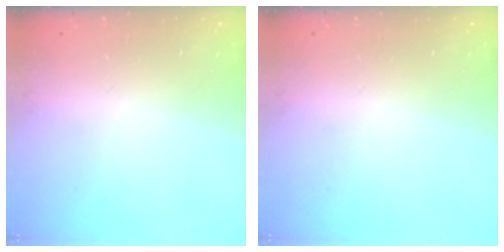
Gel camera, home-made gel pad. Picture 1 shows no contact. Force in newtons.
{"total": 0.0}